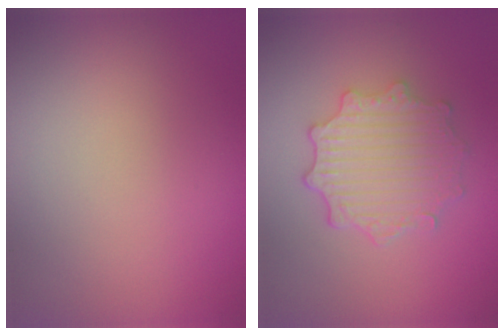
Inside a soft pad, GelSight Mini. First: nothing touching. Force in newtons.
{"total": 4.7, "press": 3.8, "slide": 2.8}